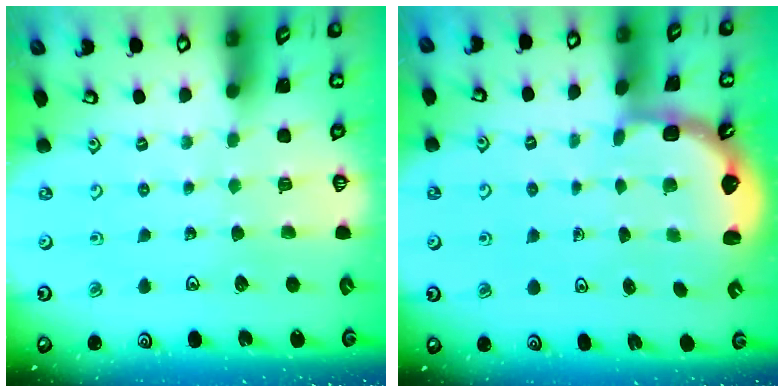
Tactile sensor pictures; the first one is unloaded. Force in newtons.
{"total": 2.4, "press": 2.0, "slide": 1.3}